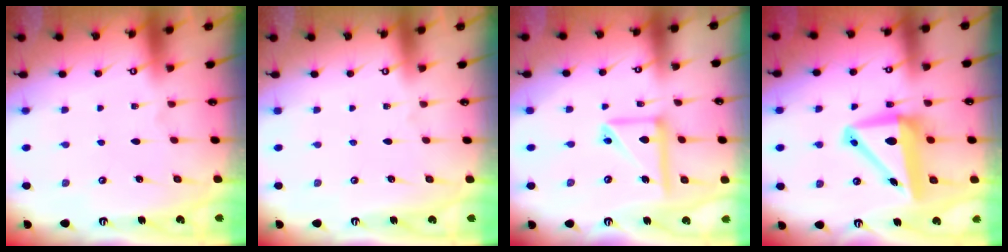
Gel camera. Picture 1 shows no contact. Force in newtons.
{"total": 0.0}
{"total": 13.2, "press": 13.1, "slide": 1.6}
{"total": 11.3, "press": 10.9, "slide": 2.9}